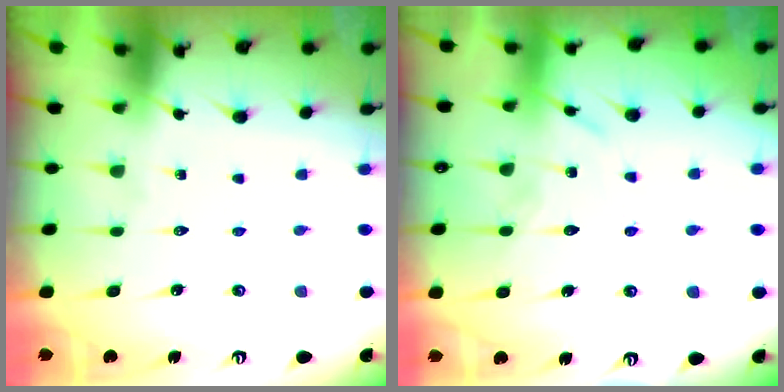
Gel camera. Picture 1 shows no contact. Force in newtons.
{"total": 12.0, "press": 12.0, "slide": 0.9}